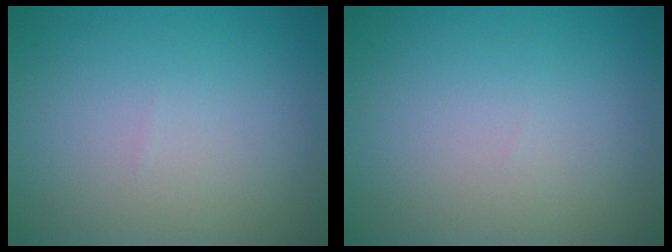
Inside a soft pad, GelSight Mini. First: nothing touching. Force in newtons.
{"total": 0.0}